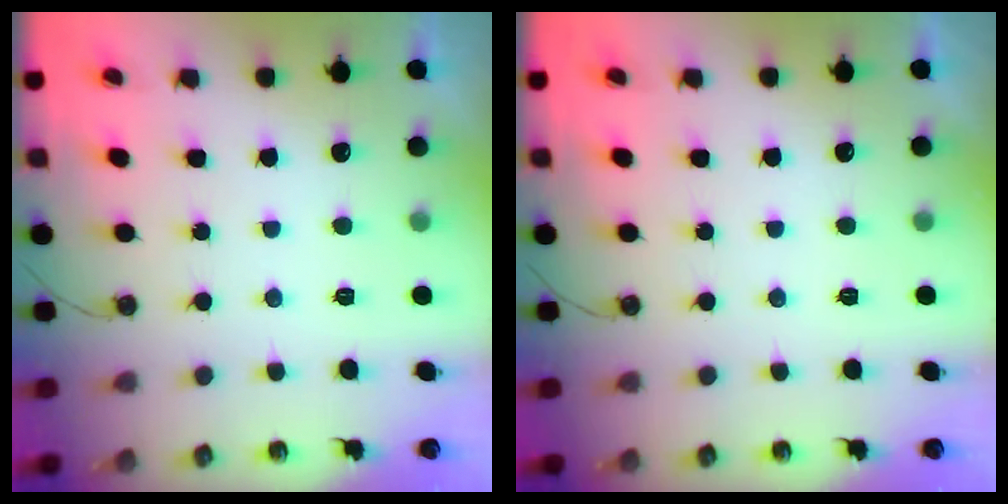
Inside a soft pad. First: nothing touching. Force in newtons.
{"total": 0.0}